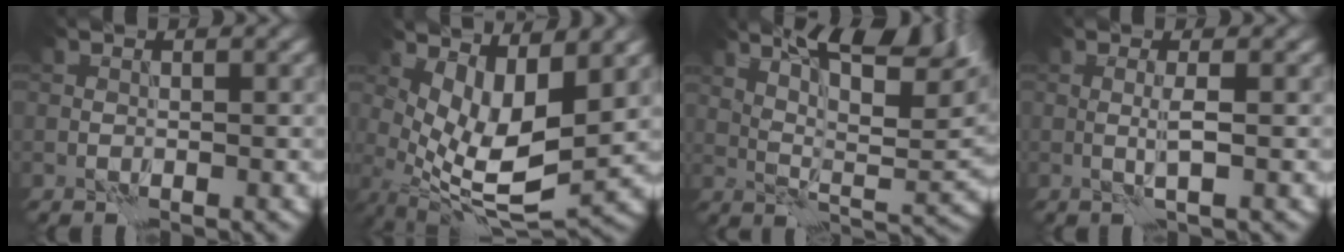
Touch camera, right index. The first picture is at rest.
{"total": 7.7, "force": [1.4, 3.2, 6.8], "torque": [-0.139, -0.015, 0.031]}
{"total": 11.8, "force": [6.8, 2.9, 9.2], "torque": [-0.142, 0.019, 0.106]}
{"total": 1.5, "force": [0.0, 0.1, 1.5], "torque": [-0.033, 0.000, -0.003]}